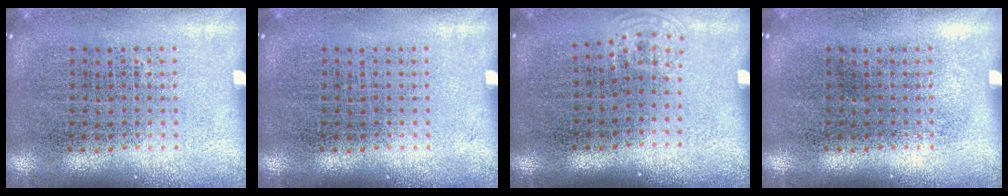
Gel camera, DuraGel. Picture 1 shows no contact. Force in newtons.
{"total": 0.0}
{"total": 0.8, "press": 0.5, "slide": 0.6}
{"total": 0.0}